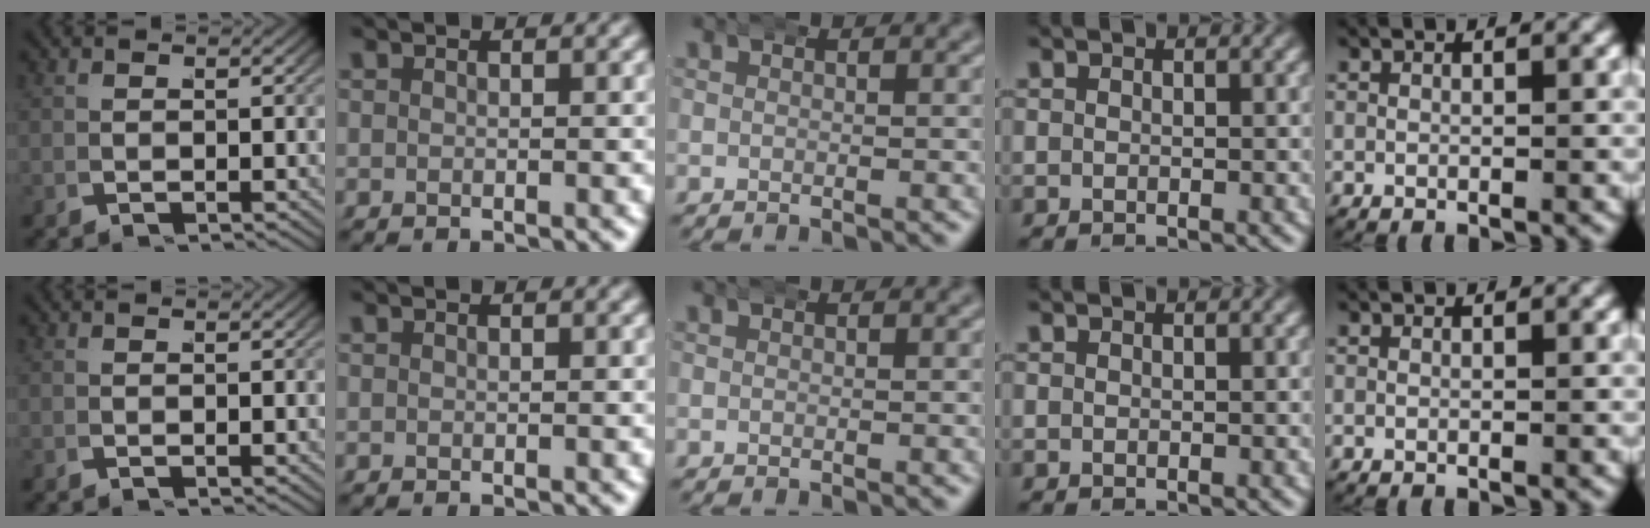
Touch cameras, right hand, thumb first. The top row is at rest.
{}